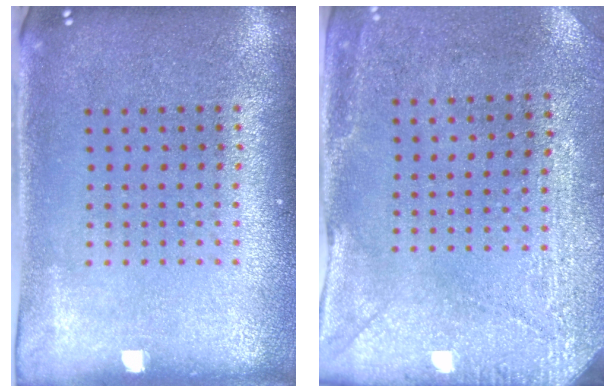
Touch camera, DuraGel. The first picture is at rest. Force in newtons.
{"total": 2.9, "press": 2.4, "slide": 1.6}